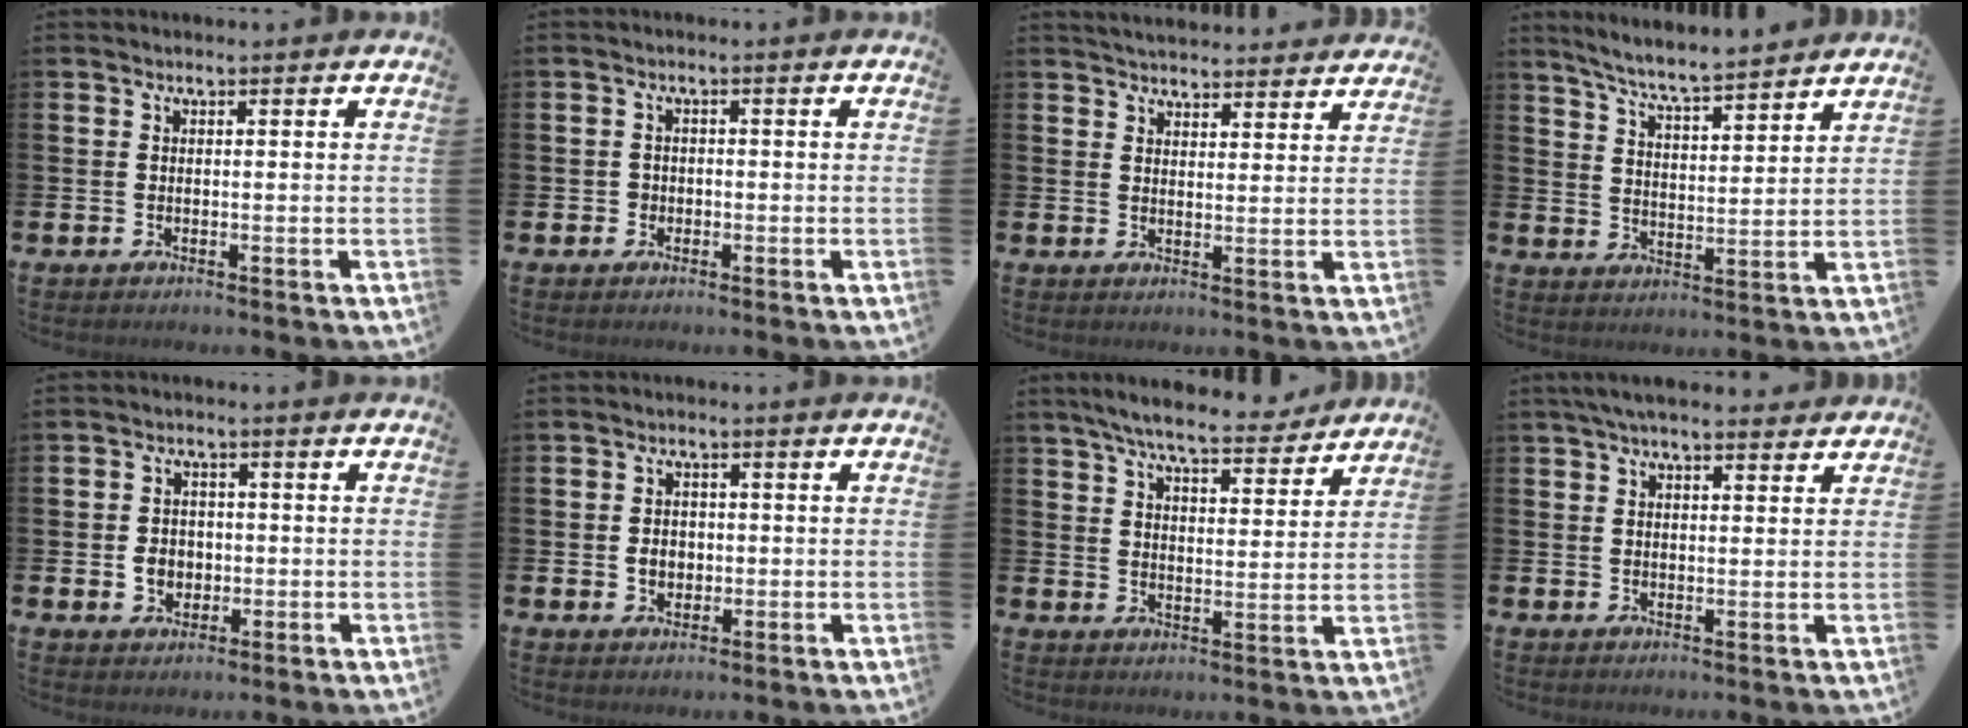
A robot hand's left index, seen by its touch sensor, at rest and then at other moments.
{"total": 1.3, "force": [-0.4, 1.2, 0.2], "torque": [-0.003, 0.004, -0.012]}
{"total": 4.3, "force": [4.3, 0.4, 0.0], "torque": [-0.003, -0.027, 0.076]}
{"total": 6.5, "force": [6.2, -0.1, 1.9], "torque": [-0.057, -0.043, 0.107]}
{"total": 3.5, "force": [-0.5, 2.9, 1.8], "torque": [-0.023, 0.000, -0.017]}
{"total": 2.6, "force": [-0.2, 2.2, 1.4], "torque": [-0.012, 0.000, -0.011]}
{"total": 7.5, "force": [6.8, 1.1, 2.7], "torque": [-0.063, -0.038, 0.118]}
{"total": 3.8, "force": [3.3, 0.9, 1.8], "torque": [-0.039, -0.004, 0.058]}